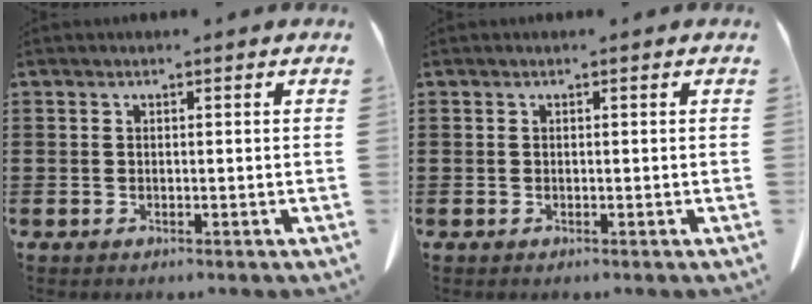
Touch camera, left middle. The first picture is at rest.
{"total": 0.0}